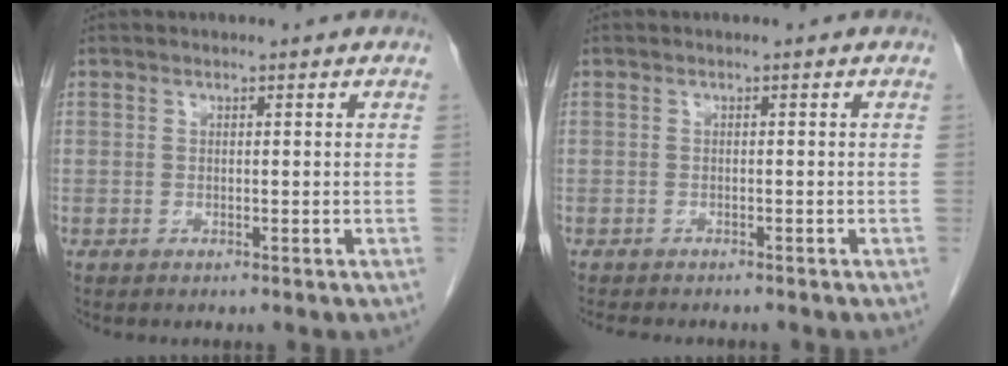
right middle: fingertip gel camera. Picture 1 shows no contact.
{"total": 5.0, "force": [-4.4, 1.3, 2.1], "torque": [-0.028, -0.007, -0.057]}